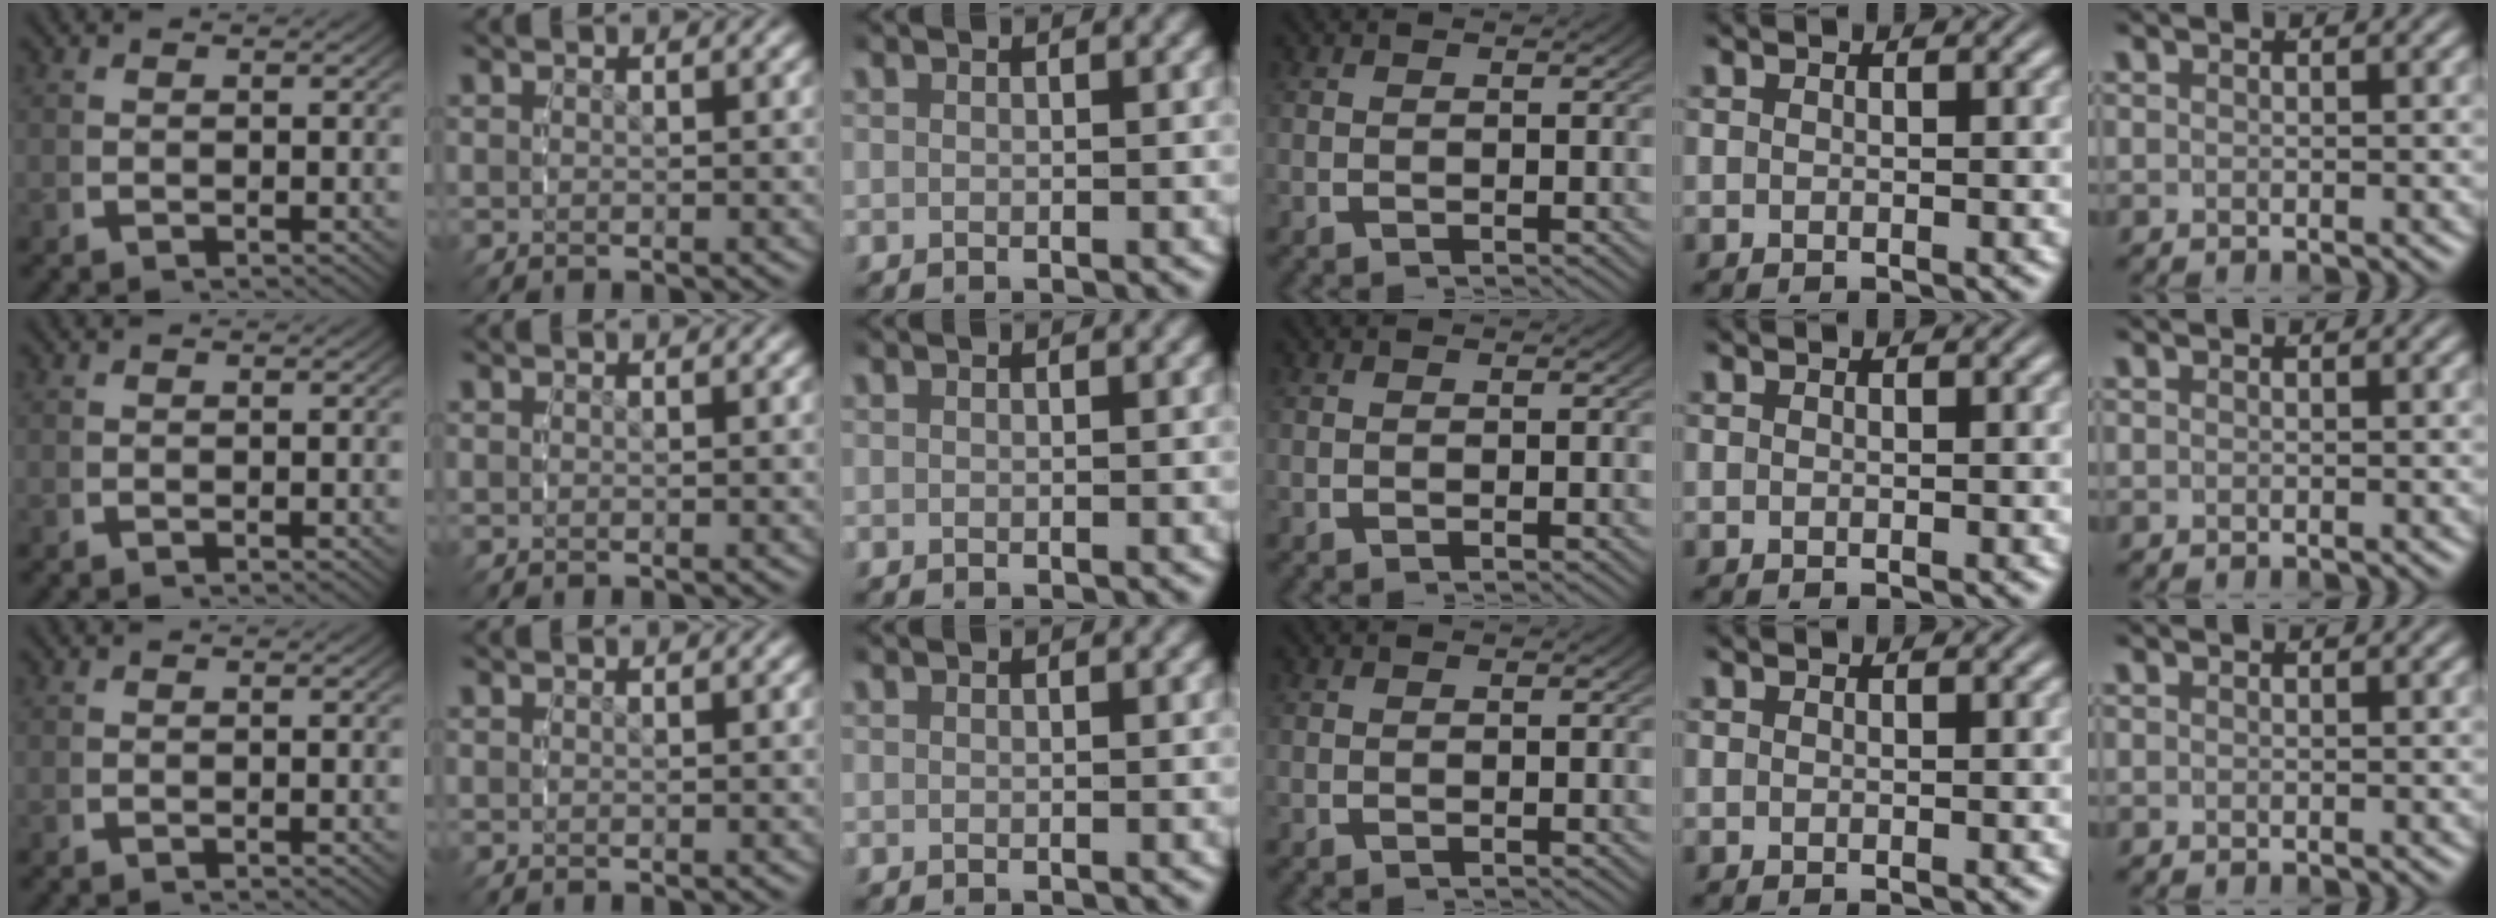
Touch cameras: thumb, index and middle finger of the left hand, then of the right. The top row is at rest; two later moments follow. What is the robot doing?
{"motion": "reach", "object": "napkin"}